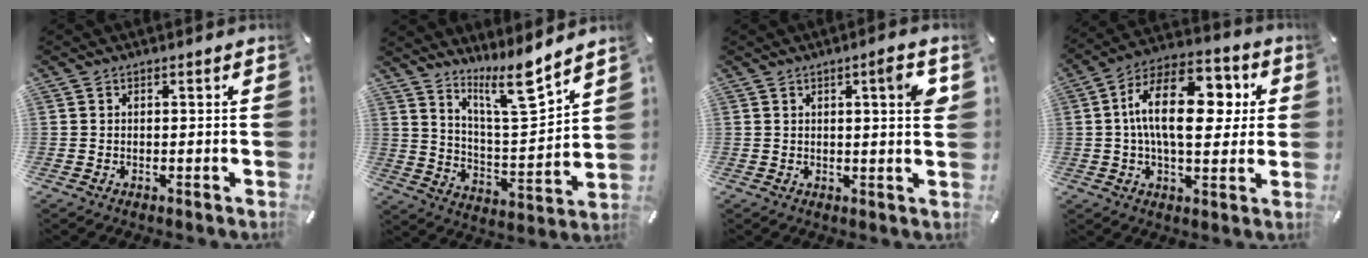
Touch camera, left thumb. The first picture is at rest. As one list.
[{"total": 13.0, "force": [10.2, 2.4, 7.6], "torque": [-0.130, -0.069, 0.172]}, {"total": 5.4, "force": [2.1, 0.6, 5.0], "torque": [-0.066, -0.011, 0.025]}, {"total": 18.9, "force": [3.3, 10.4, 15.5], "torque": [-0.271, -0.003, 0.052]}]